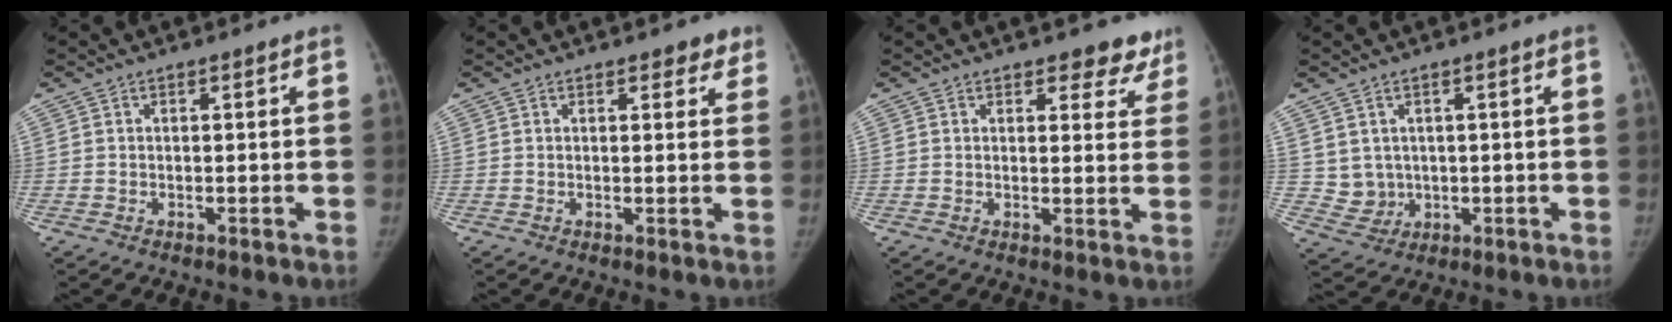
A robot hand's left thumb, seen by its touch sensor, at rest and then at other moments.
{"total": 2.9, "force": [2.0, 1.5, 1.4], "torque": [0.010, -0.007, 0.021]}
{"total": 5.7, "force": [4.7, 2.8, 1.6], "torque": [0.022, -0.028, 0.044]}
{"total": 4.3, "force": [1.0, 4.0, 1.4], "torque": [-0.013, -0.009, 0.032]}